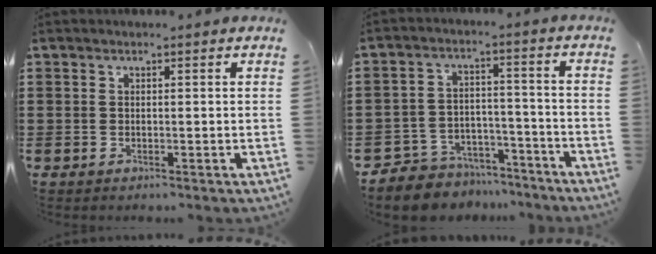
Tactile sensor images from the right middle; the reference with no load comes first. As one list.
[{"total": 6.3, "force": [-6.0, 1.9, -0.2], "torque": [-0.004, 0.019, -0.122]}]